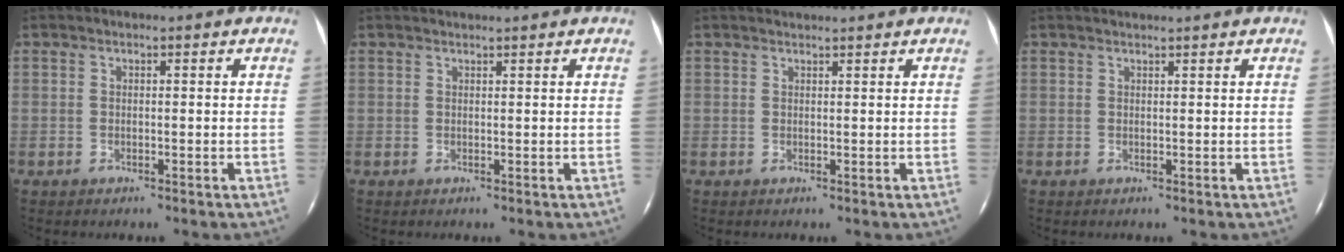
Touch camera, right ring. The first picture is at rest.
{"total": 1.0, "force": [1.0, -0.2, 0.2], "torque": [-0.011, -0.002, 0.015]}
{"total": 1.4, "force": [1.4, -0.1, 0.2], "torque": [-0.009, -0.001, 0.021]}
{"total": 1.5, "force": [1.5, -0.2, 0.4], "torque": [-0.015, -0.001, 0.019]}